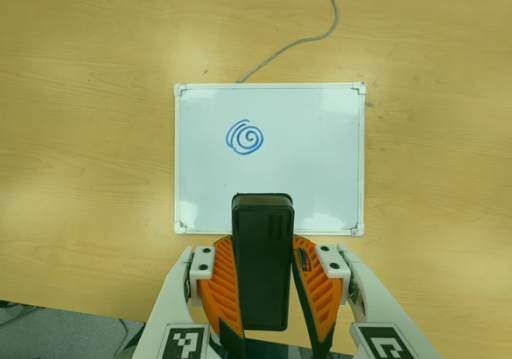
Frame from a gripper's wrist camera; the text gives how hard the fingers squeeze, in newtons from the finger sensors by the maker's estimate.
{"total": 11.0, "left": 8.4, "right": 13.5}